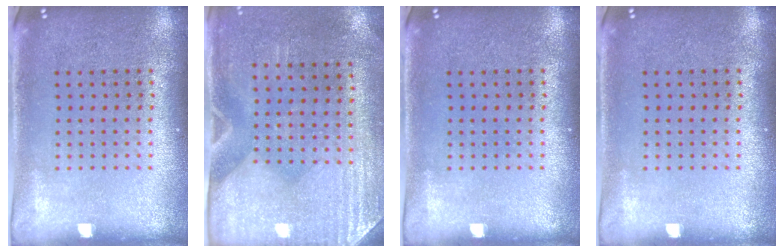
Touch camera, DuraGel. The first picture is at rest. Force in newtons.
{"total": 2.9, "press": 2.5, "slide": 1.4}
{"total": 0.0}
{"total": 0.0}